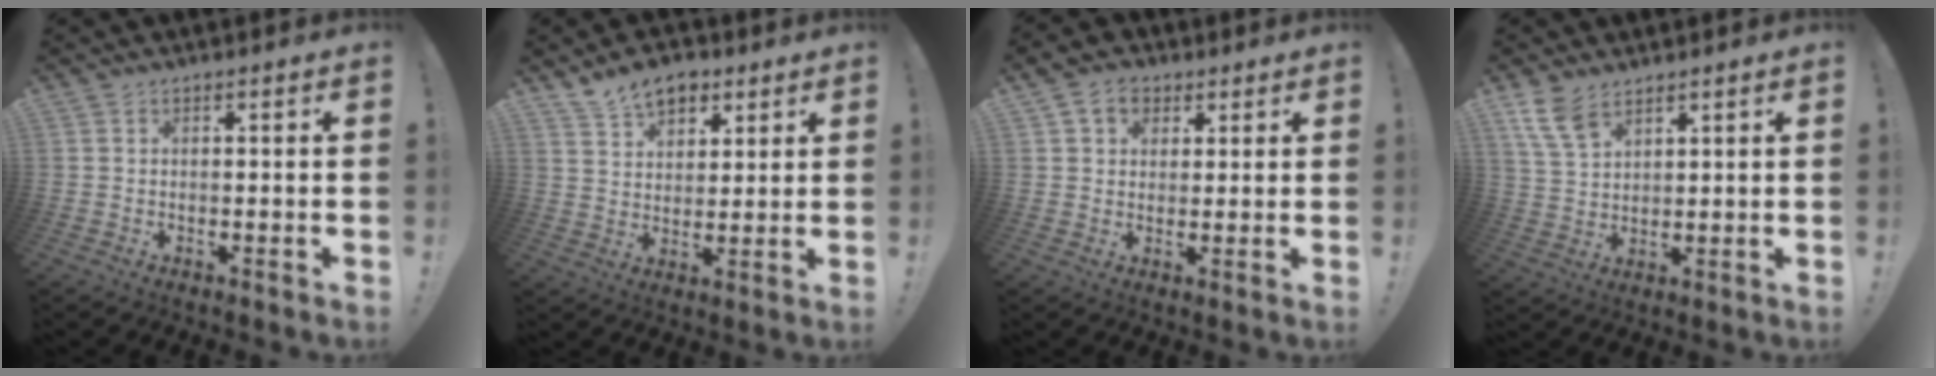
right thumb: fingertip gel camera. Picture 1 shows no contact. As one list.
[{"total": 9.3, "force": [6.2, 5.7, 3.8], "torque": [-0.064, -0.028, 0.120]}, {"total": 7.3, "force": [3.1, 5.8, 3.2], "torque": [-0.053, -0.002, 0.062]}, {"total": 8.1, "force": [5.6, 4.2, 4.0], "torque": [-0.082, -0.022, 0.113]}]